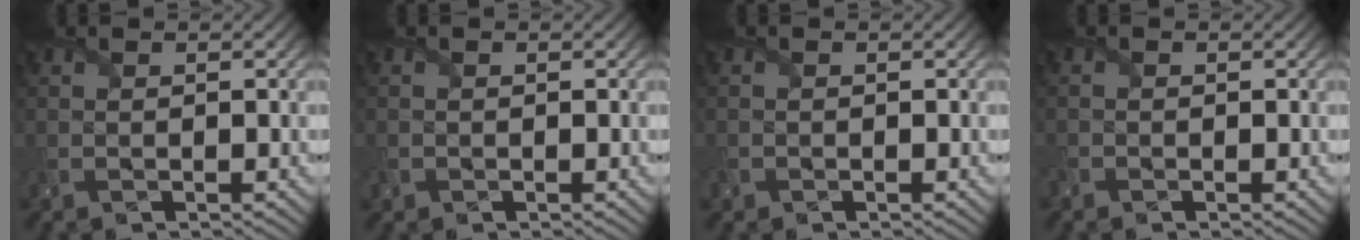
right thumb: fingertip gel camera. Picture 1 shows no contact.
{"total": 1.0, "force": [-0.3, 0.9, 0.0], "torque": [0.004, -0.004, -0.009]}
{"total": 1.0, "force": [-0.5, 0.9, 0.0], "torque": [0.002, -0.005, -0.012]}
{"total": 1.1, "force": [-0.8, 0.8, 0.1], "torque": [-0.004, -0.004, -0.019]}